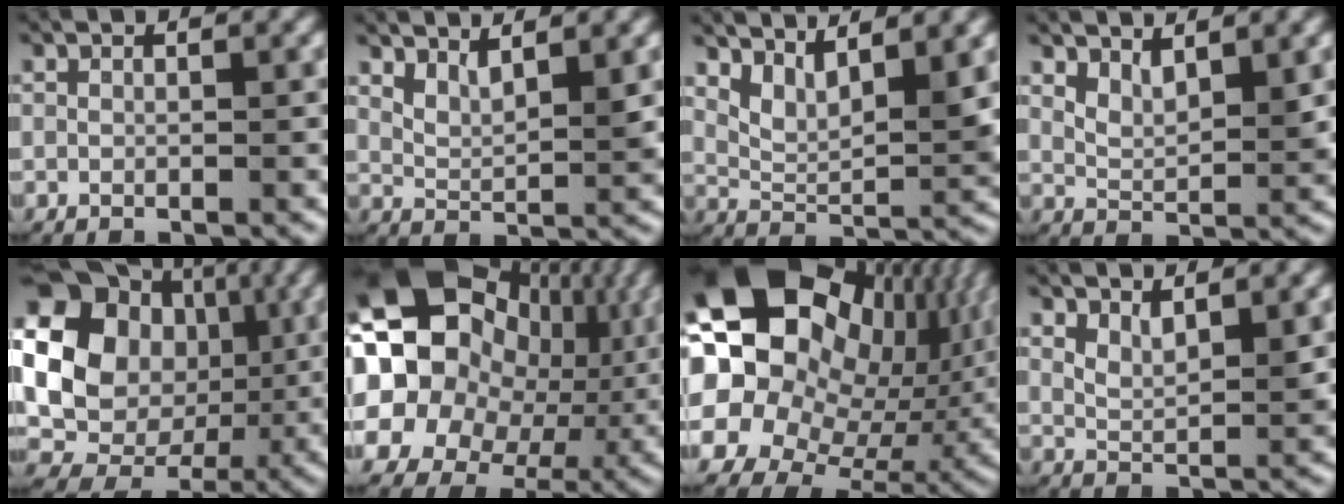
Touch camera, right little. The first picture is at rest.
{"total": 3.0, "force": [2.0, 1.3, 1.8], "torque": [-0.041, -0.008, 0.035]}
{"total": 5.0, "force": [2.3, 2.4, 3.7], "torque": [-0.071, -0.011, 0.043]}
{"total": 3.0, "force": [1.8, 1.5, 1.8], "torque": [-0.039, -0.010, 0.033]}
{"total": 17.8, "force": [-0.5, 15.0, 9.4], "torque": [-0.211, -0.045, 0.001]}
{"total": 22.8, "force": [1.0, 18.8, 12.8], "torque": [-0.262, -0.043, 0.010]}
{"total": 26.8, "force": [2.9, 20.9, 16.6], "torque": [-0.281, -0.014, 0.028]}
{"total": 2.5, "force": [1.6, 1.1, 1.5], "torque": [-0.032, -0.011, 0.032]}